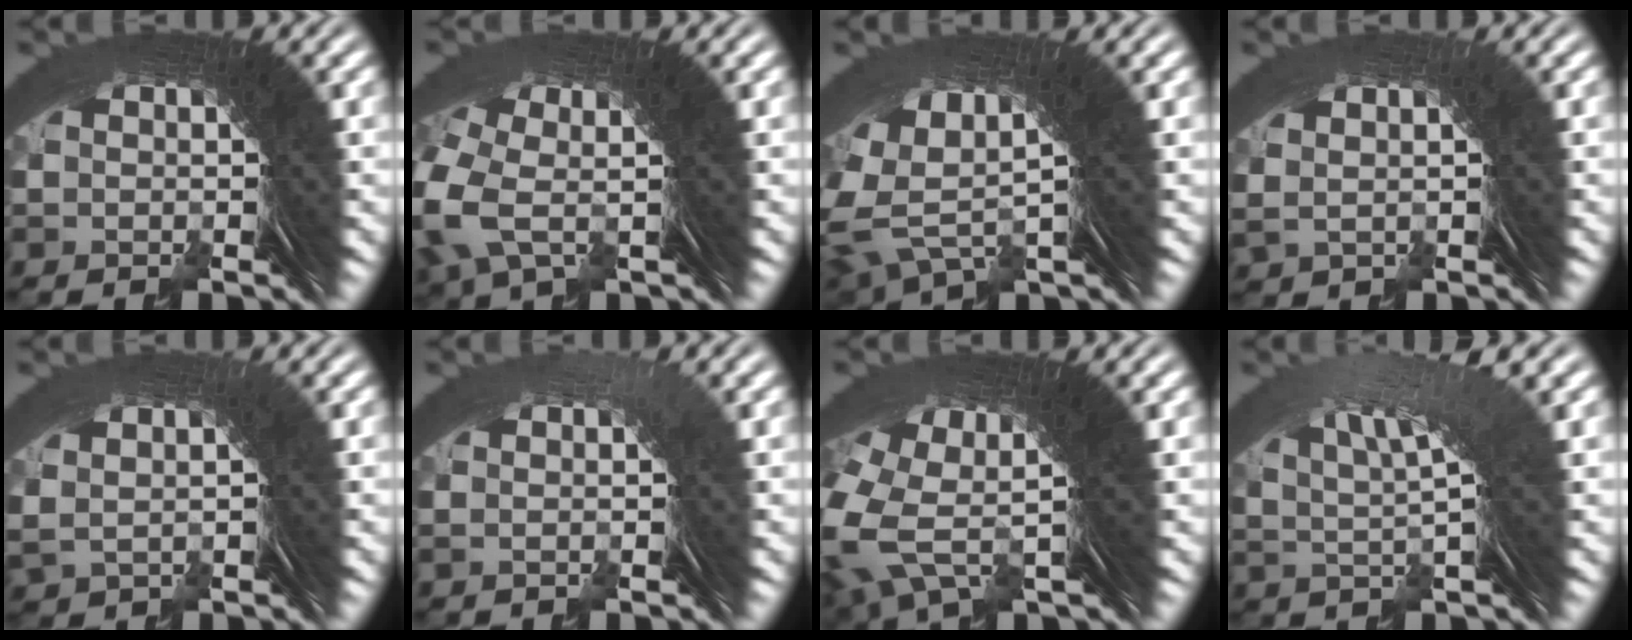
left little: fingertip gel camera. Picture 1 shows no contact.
{"total": 5.1, "force": [0.7, 3.1, 4.0], "torque": [-0.108, -0.016, 0.019]}
{"total": 11.3, "force": [4.0, 6.8, 8.0], "torque": [-0.161, 0.005, 0.061]}
{"total": 0.9, "force": [0.8, -0.1, 0.5], "torque": [-0.001, 0.007, 0.021]}
{"total": 1.2, "force": [0.9, 0.3, 0.6], "torque": [-0.008, 0.004, 0.026]}
{"total": 0.8, "force": [0.1, 0.1, 0.8], "torque": [-0.001, 0.023, -0.007]}
{"total": 10.3, "force": [3.3, 6.0, 7.7], "torque": [-0.165, -0.003, 0.051]}
{"total": 5.0, "force": [2.5, 0.2, 4.3], "torque": [-0.054, 0.014, 0.041]}